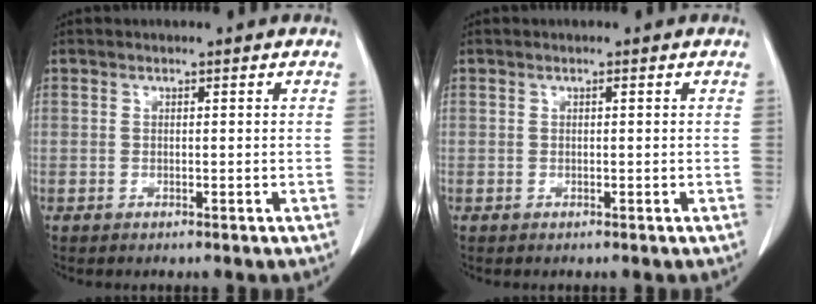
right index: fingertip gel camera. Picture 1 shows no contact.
{"total": 0.0}